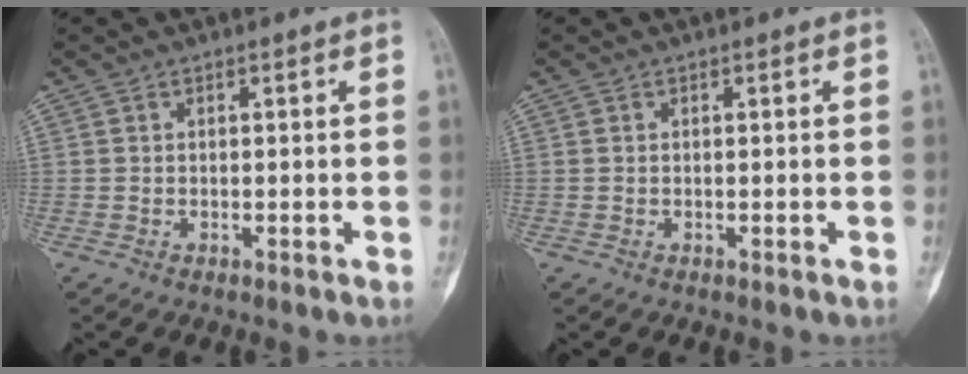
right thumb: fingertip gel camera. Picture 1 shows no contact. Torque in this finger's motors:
{"motor_torque": [0.03, -0.14, -0.07, 0.12, -0.02]}